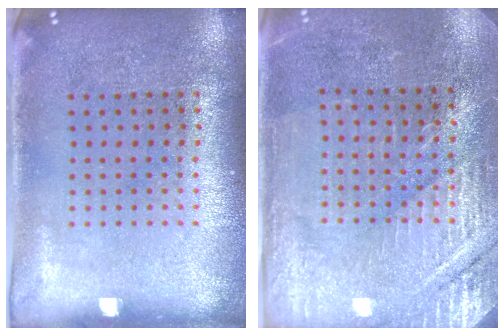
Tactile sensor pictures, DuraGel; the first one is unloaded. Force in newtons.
{"total": 2.9, "press": 2.9, "slide": 0.3}